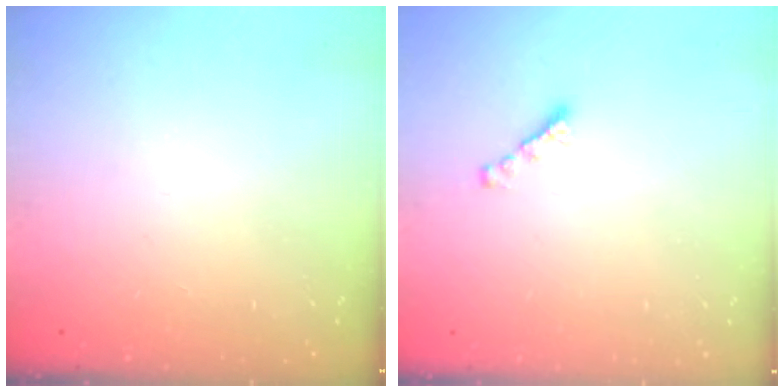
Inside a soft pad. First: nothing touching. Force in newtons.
{"total": 2.7, "press": 2.7, "slide": 0.2}